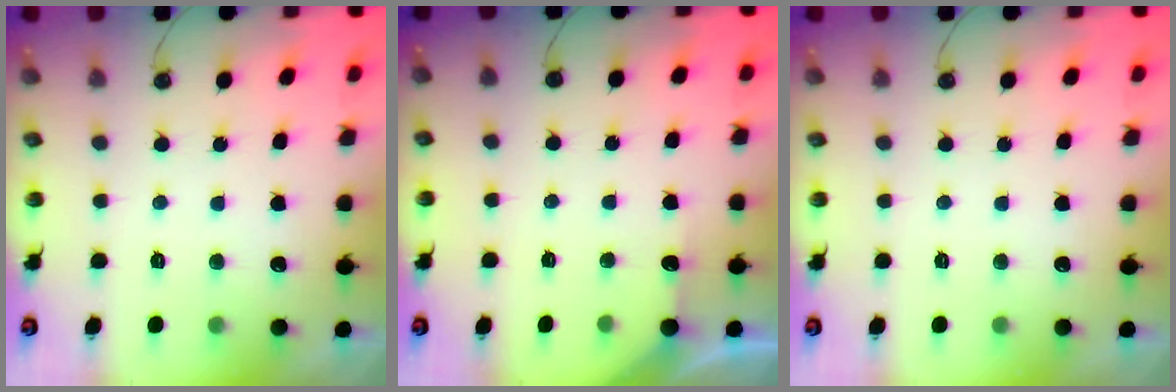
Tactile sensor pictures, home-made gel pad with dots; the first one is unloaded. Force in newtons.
{"total": 2.7, "press": 2.7, "slide": 0.2}
{"total": 0.0}